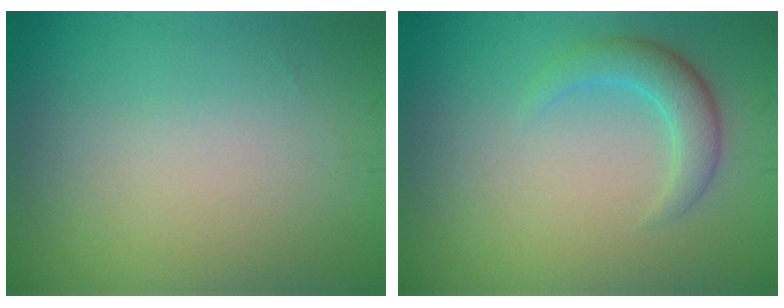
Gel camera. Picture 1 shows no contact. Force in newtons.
{"total": 2.8, "press": 2.8, "slide": 0.0}